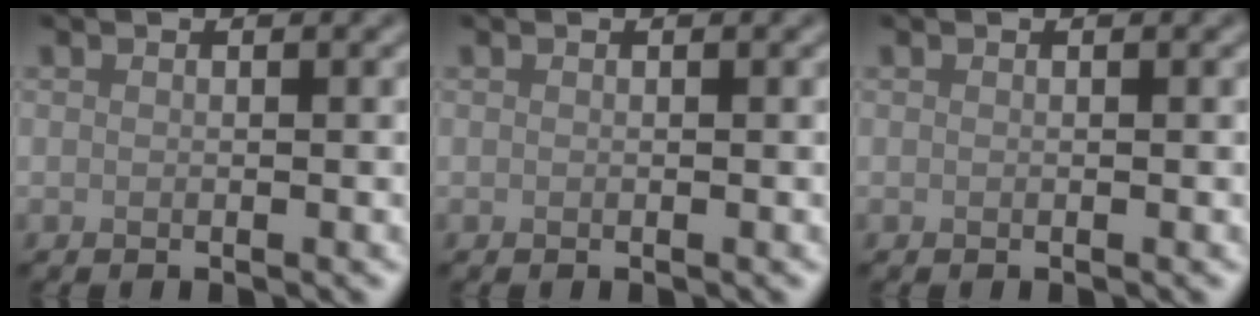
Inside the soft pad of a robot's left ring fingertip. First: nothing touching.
{"total": 0.0}
{"total": 0.0}